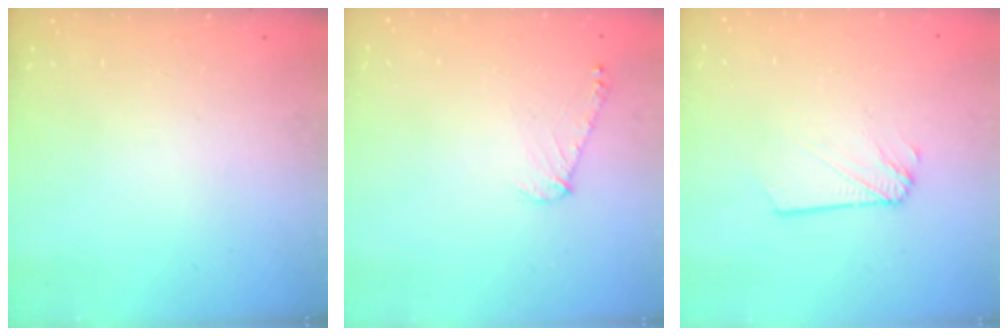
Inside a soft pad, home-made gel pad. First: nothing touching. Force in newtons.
{"total": 4.8, "press": 4.7, "slide": 0.7}
{"total": 2.8, "press": 2.8, "slide": 0.3}